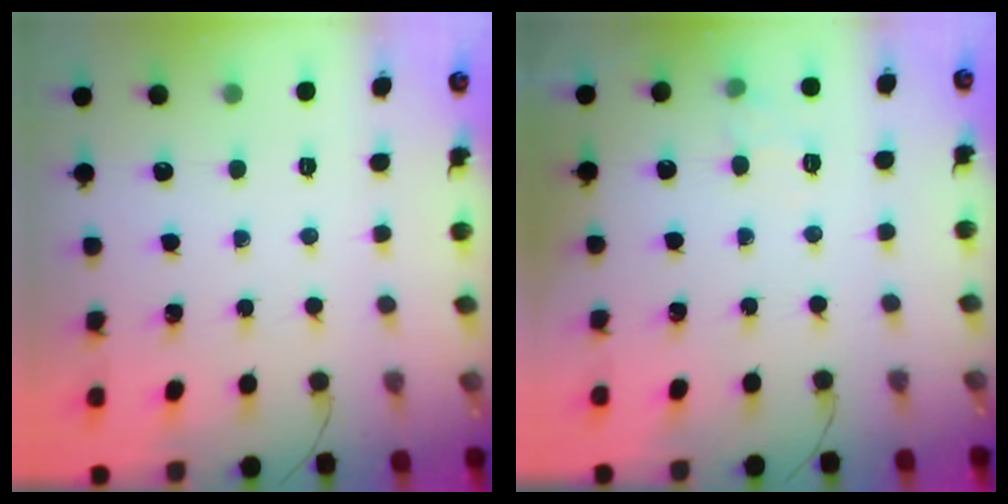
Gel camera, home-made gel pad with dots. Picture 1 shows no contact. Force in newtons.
{"total": 4.1, "press": 3.6, "slide": 1.9}